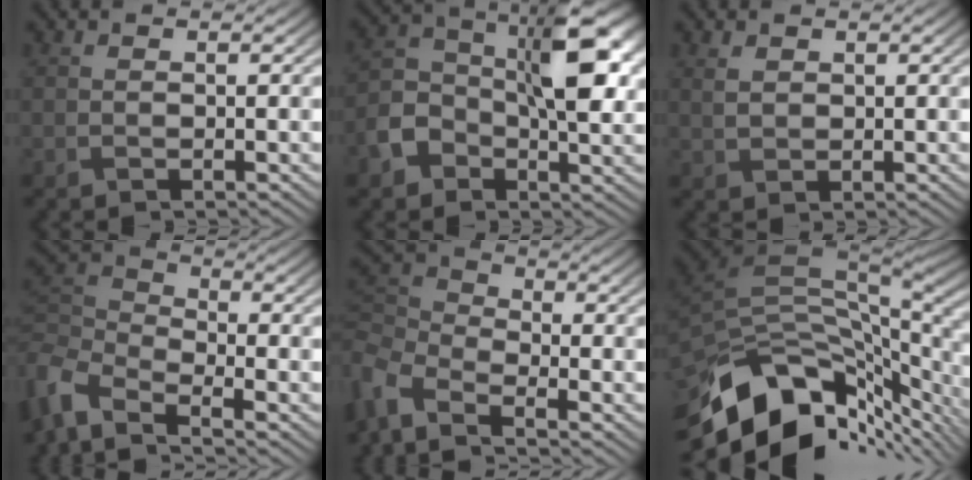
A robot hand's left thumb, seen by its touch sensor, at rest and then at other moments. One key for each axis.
{"total": 10.6, "fx": -1.7, "fy": 6.8, "fz": 7.9, "tx": -0.146, "ty": 0.003, "tz": -0.036}
{"total": 1.8, "fx": 1.0, "fy": 1.3, "fz": 0.8, "tx": -0.022, "ty": -0.002, "tz": 0.023}
{"total": 6.2, "fx": -4.4, "fy": 2.5, "fz": 3.5, "tx": -0.095, "ty": -0.013, "tz": -0.101}
{"total": 4.9, "fx": -3.2, "fy": 2.3, "fz": 3.0, "tx": -0.085, "ty": -0.017, "tz": -0.076}
{"total": 14.3, "fx": -7.3, "fy": 7.7, "fz": 9.6, "tx": -0.203, "ty": -0.027, "tz": -0.113}